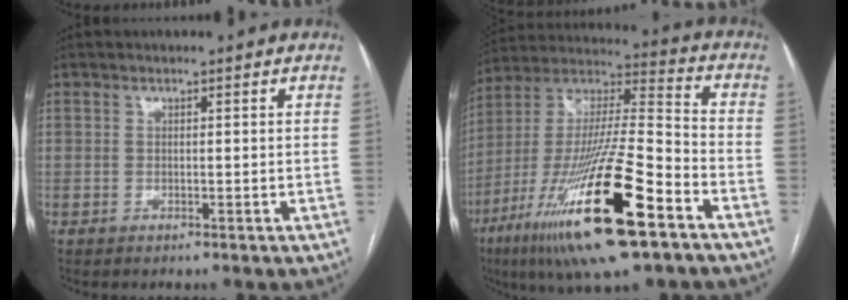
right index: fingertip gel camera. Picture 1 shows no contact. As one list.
[{"total": 24.9, "force": [-12.2, 3.2, 21.5], "torque": [-0.414, -0.044, -0.214]}]